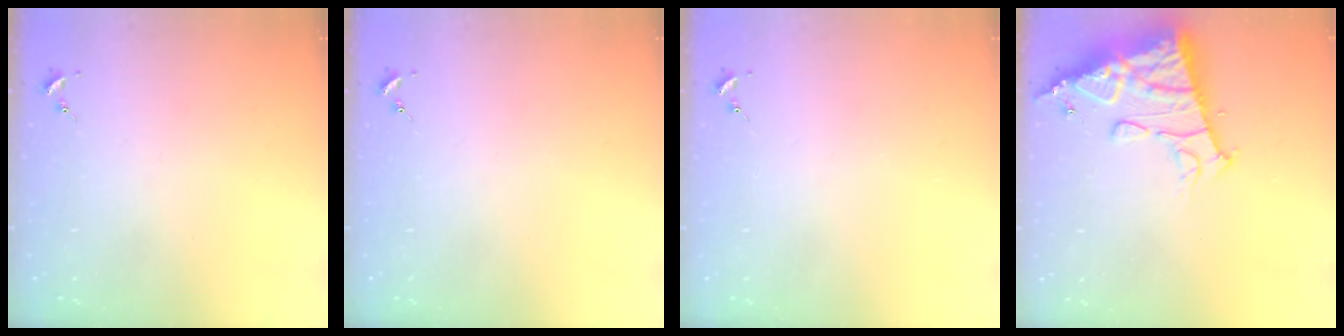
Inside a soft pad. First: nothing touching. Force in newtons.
{"total": 0.0}
{"total": 0.0}
{"total": 16.0, "press": 15.9, "slide": 1.8}